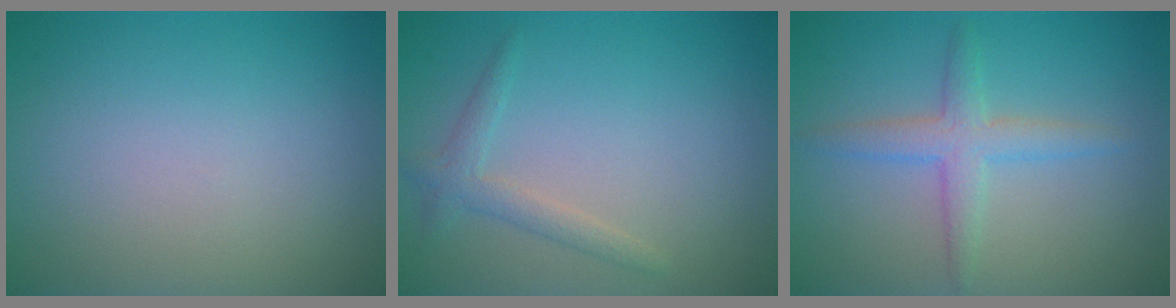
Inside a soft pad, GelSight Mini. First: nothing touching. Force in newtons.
{"total": 1.8, "press": 1.8, "slide": 0.1}
{"total": 2.9, "press": 2.9, "slide": 0.1}